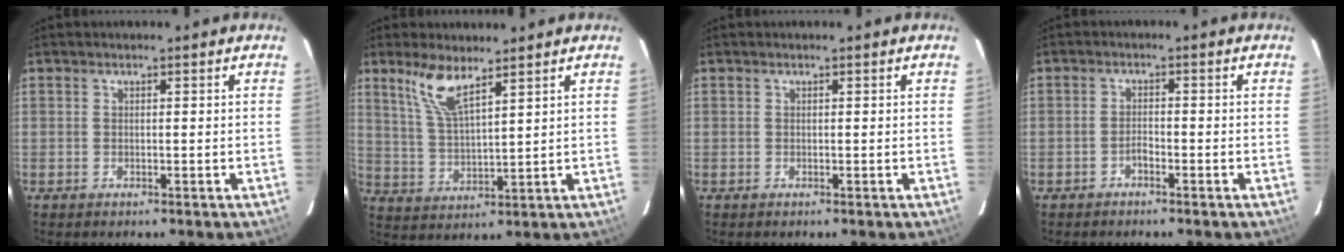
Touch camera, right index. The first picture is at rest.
{"total": 7.6, "force": [5.3, 1.8, 5.2], "torque": [-0.109, 0.001, 0.114]}
{"total": 0.0}
{"total": 1.4, "force": [-1.1, 0.4, 0.6], "torque": [-0.010, 0.004, -0.020]}